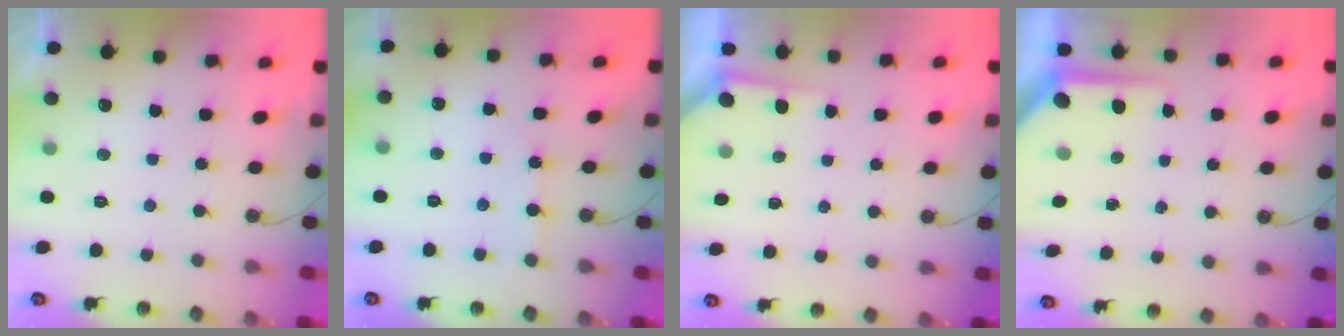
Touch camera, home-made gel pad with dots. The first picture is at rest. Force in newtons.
{"total": 4.9, "press": 4.9, "slide": 0.7}
{"total": 1.8, "press": 1.8, "slide": 0.3}
{"total": 7.8, "press": 7.7, "slide": 0.8}